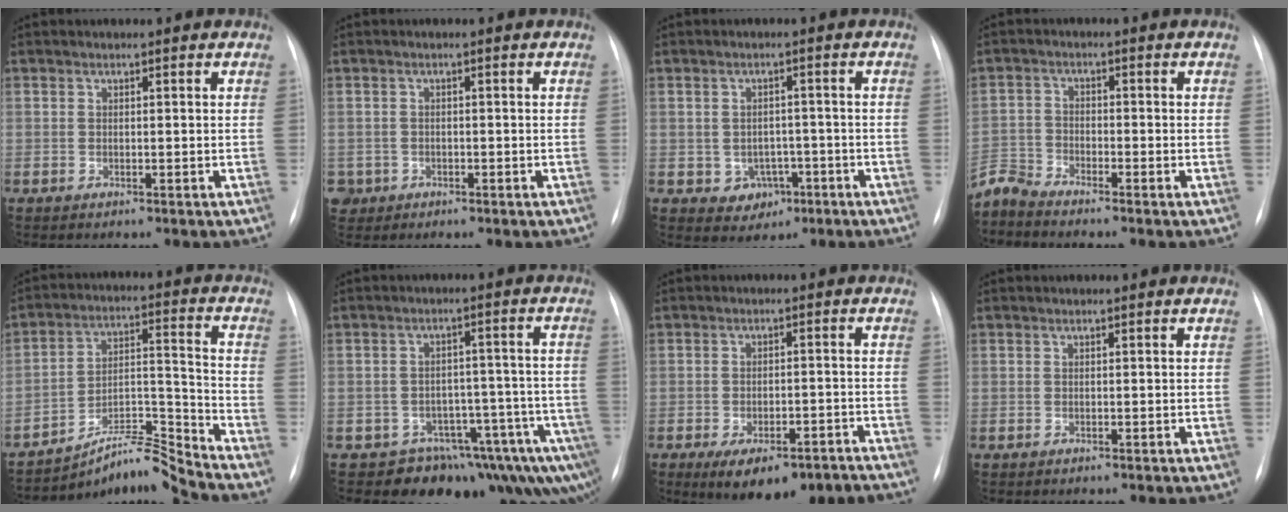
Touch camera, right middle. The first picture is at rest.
{"total": 2.7, "force": [-1.1, 2.5, -0.1], "torque": [0.003, 0.009, -0.018]}
{"total": 4.4, "force": [-1.7, 3.8, 1.5], "torque": [-0.014, 0.012, -0.012]}
{"total": 4.5, "force": [-4.5, -0.1, 0.1], "torque": [-0.007, -0.008, -0.089]}
{"total": 8.7, "force": [-8.5, -1.3, 1.7], "torque": [-0.031, 0.043, -0.144]}
{"total": 12.9, "force": [-9.8, 6.1, 5.8], "torque": [-0.025, 0.059, -0.115]}
{"total": 11.3, "force": [-8.2, 3.9, 6.8], "torque": [-0.088, 0.005, -0.112]}
{"total": 0.0}